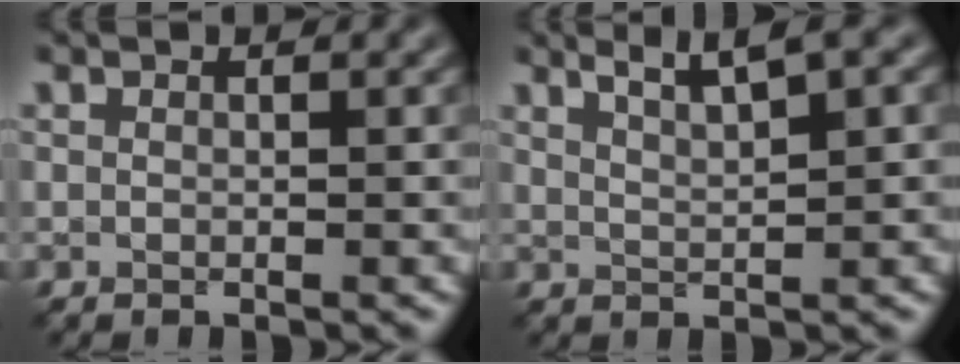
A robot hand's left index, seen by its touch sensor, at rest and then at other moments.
{"total": 3.4, "force": [2.4, 0.4, 2.4], "torque": [-0.031, 0.005, 0.044]}